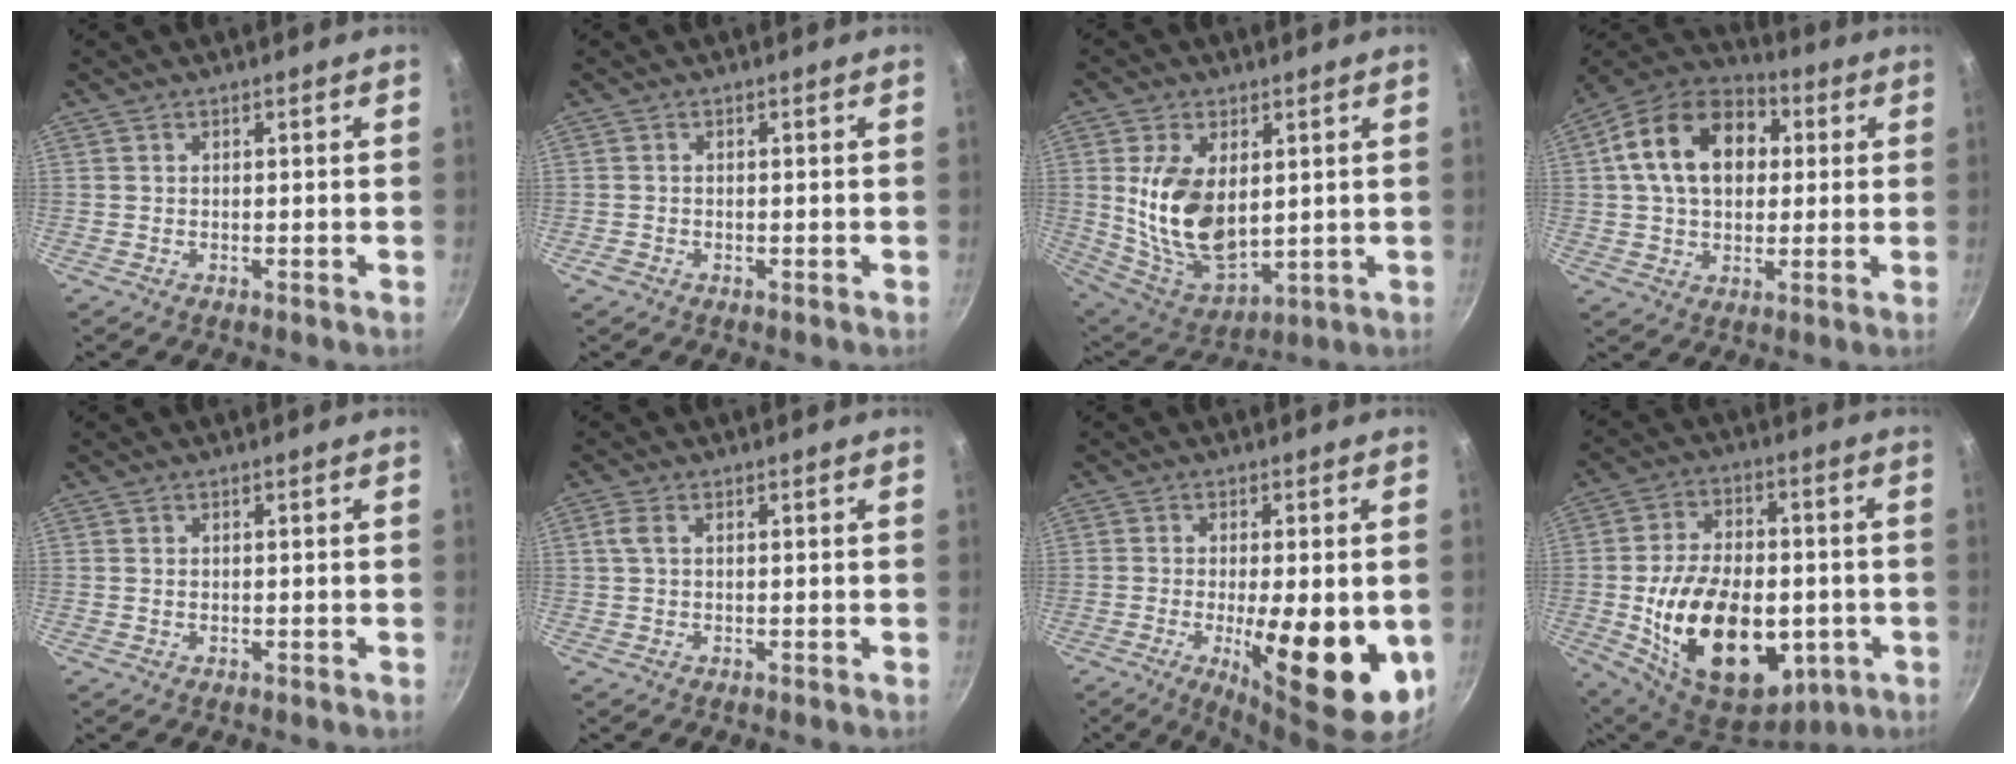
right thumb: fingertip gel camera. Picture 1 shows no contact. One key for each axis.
{"total": 1.0, "fx": -0.5, "fy": 0.6, "fz": 0.4, "tx": -0.008, "ty": 0.001, "tz": -0.011}
{"total": 15.8, "fx": 2.3, "fy": 9.3, "fz": 12.5, "tx": -0.216, "ty": -0.028, "tz": 0.064}
{"total": 17.9, "fx": 3.6, "fy": 12.6, "fz": 12.2, "tx": -0.181, "ty": 0.025, "tz": 0.045}
{"total": 0.7, "fx": 0.0, "fy": 0.6, "fz": 0.4, "tx": -0.006, "ty": 0.002, "tz": 0.000}
{"total": 2.0, "fx": 0.4, "fy": 1.1, "fz": 1.7, "tx": -0.038, "ty": 0.005, "tz": 0.007}
{"total": 16.7, "fx": -3.8, "fy": 5.3, "fz": 15.4, "tx": -0.211, "ty": -0.004, "tz": -0.046}
{"total": 25.4, "fx": -4.7, "fy": 15.8, "fz": 19.3, "tx": -0.308, "ty": 0.011, "tz": -0.057}